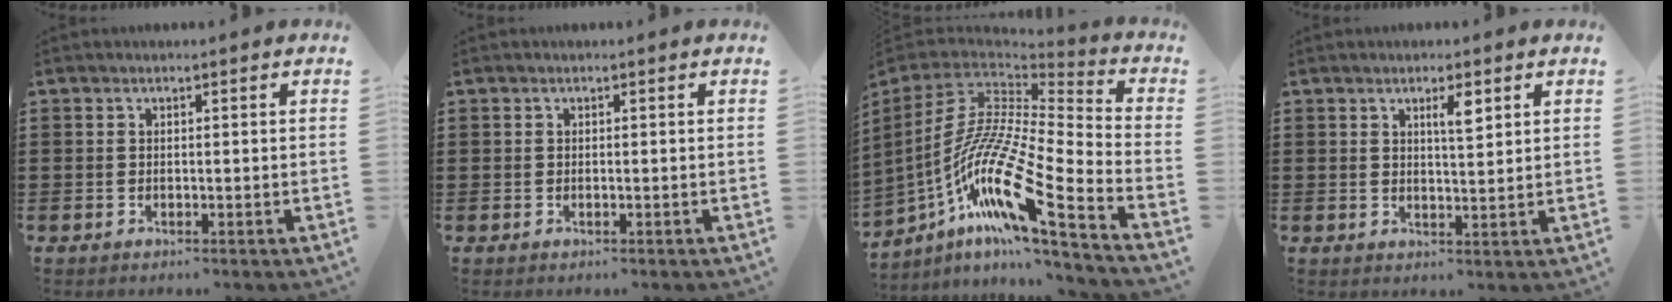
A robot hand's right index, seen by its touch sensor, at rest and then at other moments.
{"total": 0.0}
{"total": 15.9, "force": [-8.0, 2.9, 13.5], "torque": [-0.310, -0.025, -0.174]}
{"total": 3.2, "force": [1.8, 0.7, 2.6], "torque": [-0.046, 0.002, 0.027]}